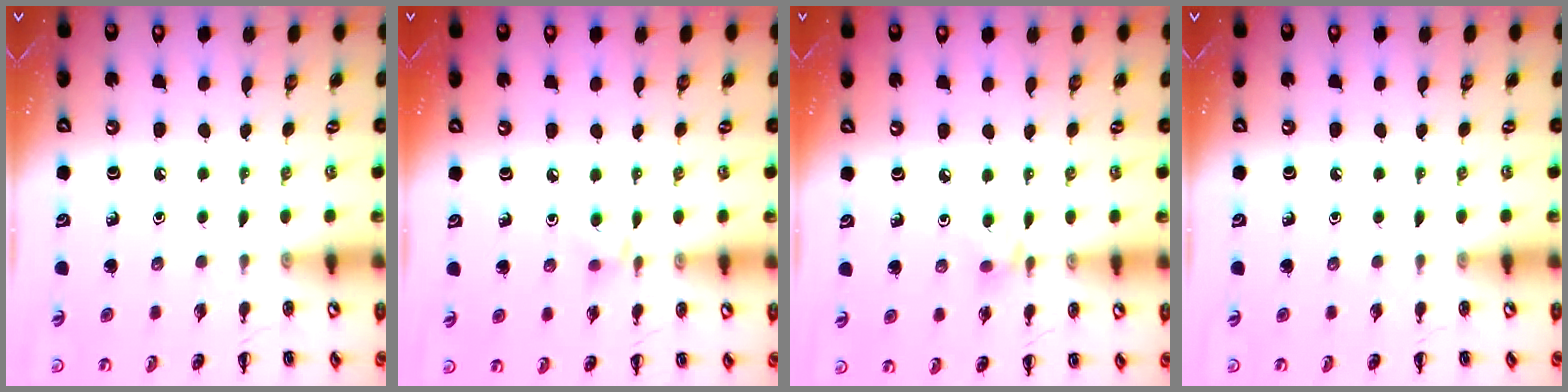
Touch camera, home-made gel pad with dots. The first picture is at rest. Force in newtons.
{"total": 4.0, "press": 3.8, "slide": 1.5}
{"total": 4.0, "press": 3.9, "slide": 1.2}
{"total": 0.0}